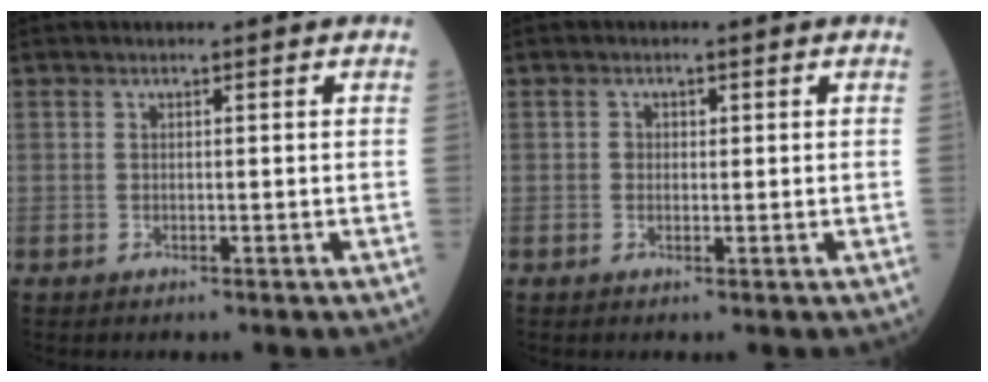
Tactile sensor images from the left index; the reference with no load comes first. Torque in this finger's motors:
{"motor_torque": [-0.07, 0.09, -0.02, 0.00]}